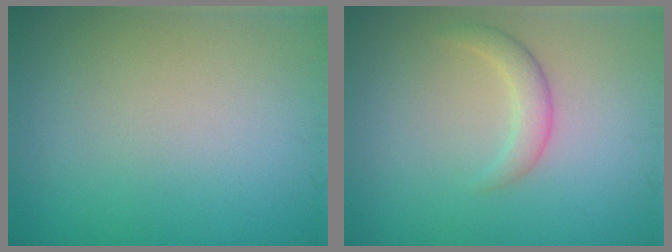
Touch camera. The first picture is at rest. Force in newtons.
{"total": 2.5, "press": 2.5, "slide": 0.1}